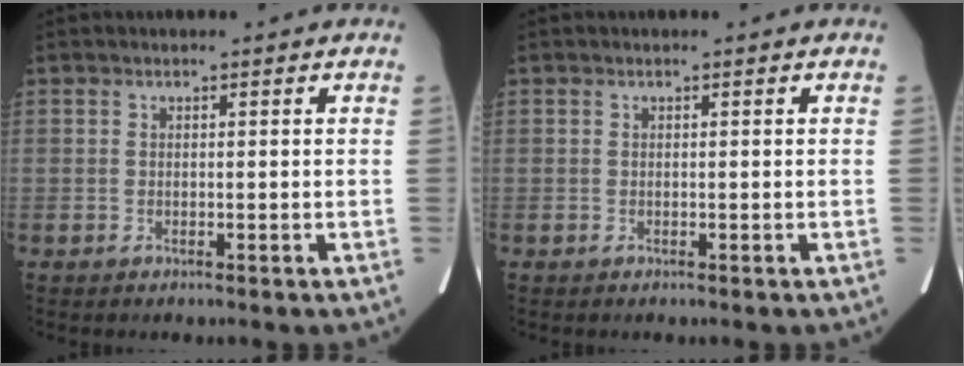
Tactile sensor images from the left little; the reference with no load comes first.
{"total": 0.0}